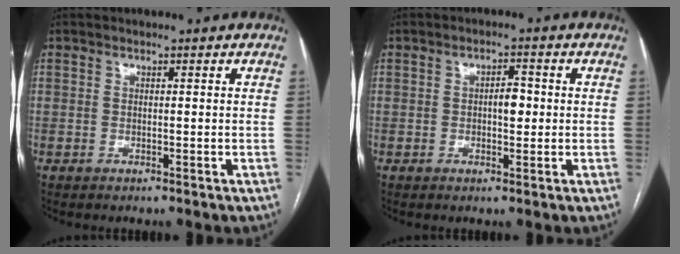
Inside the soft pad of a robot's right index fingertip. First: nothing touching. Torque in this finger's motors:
{"motor_torque": [0.89, 0.19, 0.06, 0.04]}